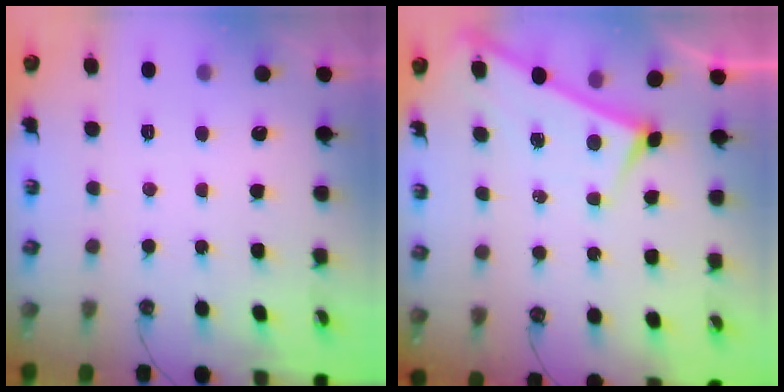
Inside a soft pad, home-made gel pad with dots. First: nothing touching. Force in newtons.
{"total": 3.0, "press": 3.0, "slide": 0.1}